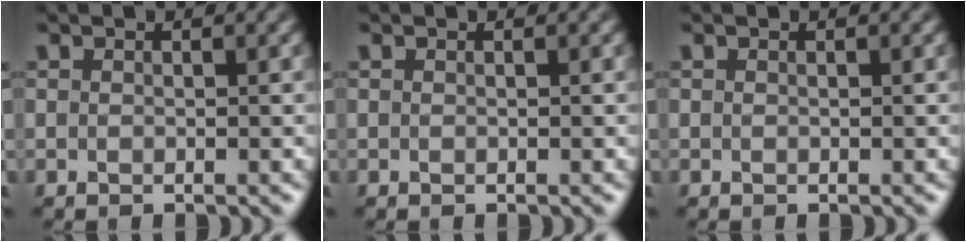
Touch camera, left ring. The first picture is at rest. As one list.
[{"total": 0.0}, {"total": 0.0}]